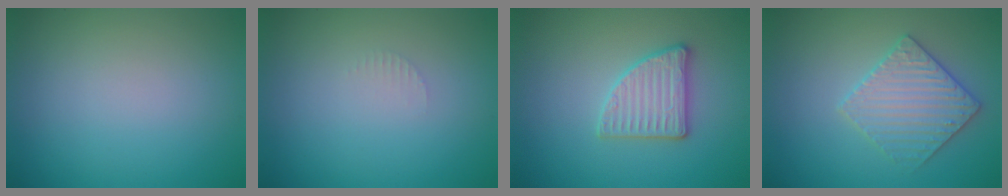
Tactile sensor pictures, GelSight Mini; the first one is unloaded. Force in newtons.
{"total": 0.7, "press": 0.6, "slide": 0.1}
{"total": 2.9, "press": 2.8, "slide": 0.5}
{"total": 3.5, "press": 3.5, "slide": 0.5}